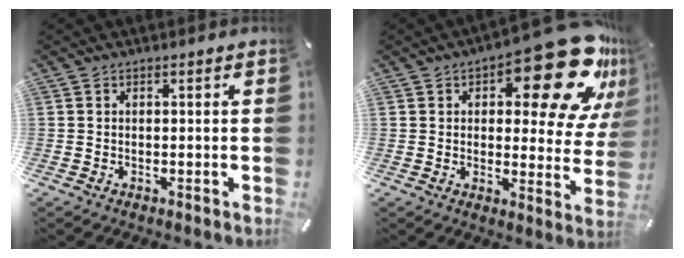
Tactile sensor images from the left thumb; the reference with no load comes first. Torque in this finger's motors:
{"motor_torque": [2.56, 2.44, 1.47, -1.30, 0.31]}